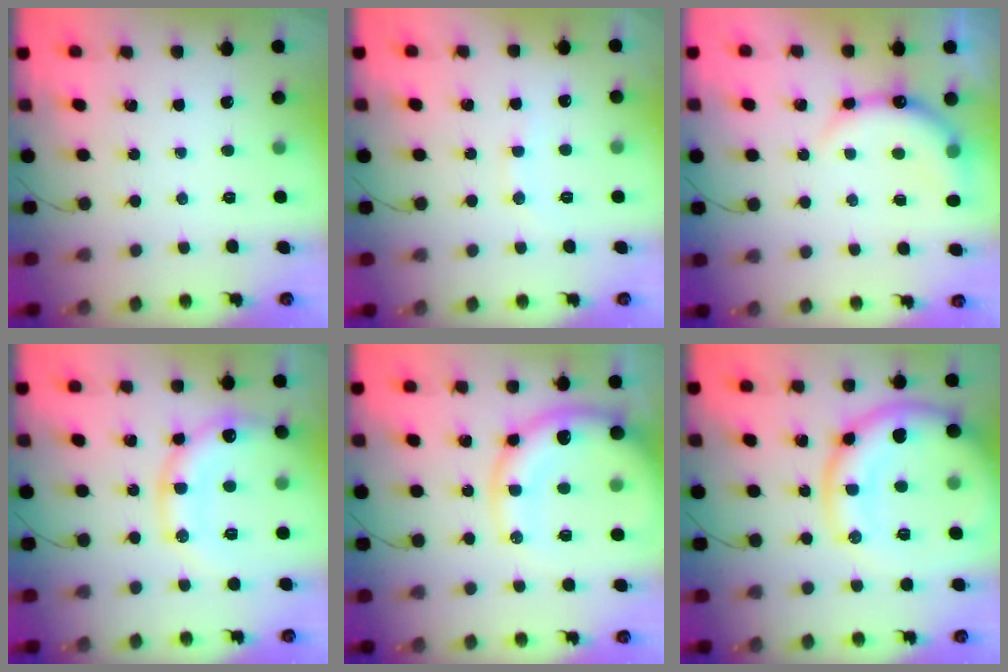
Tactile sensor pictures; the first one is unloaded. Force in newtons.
{"total": 6.8, "press": 6.8, "slide": 0.5}
{"total": 8.9, "press": 8.8, "slide": 0.8}
{"total": 16.8, "press": 16.7, "slide": 2.2}
{"total": 18.5, "press": 18.0, "slide": 4.6}
{"total": 18.3, "press": 18.2, "slide": 2.2}